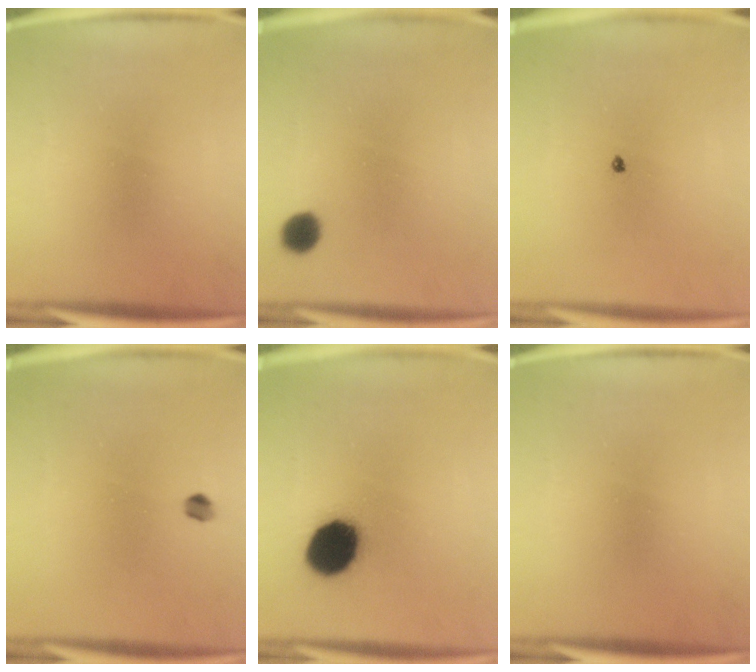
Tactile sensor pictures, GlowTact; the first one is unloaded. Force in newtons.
{"total": 4.1}
{"total": 0.6}
{"total": 1.7}
{"total": 14.8}
{"total": 0.0}